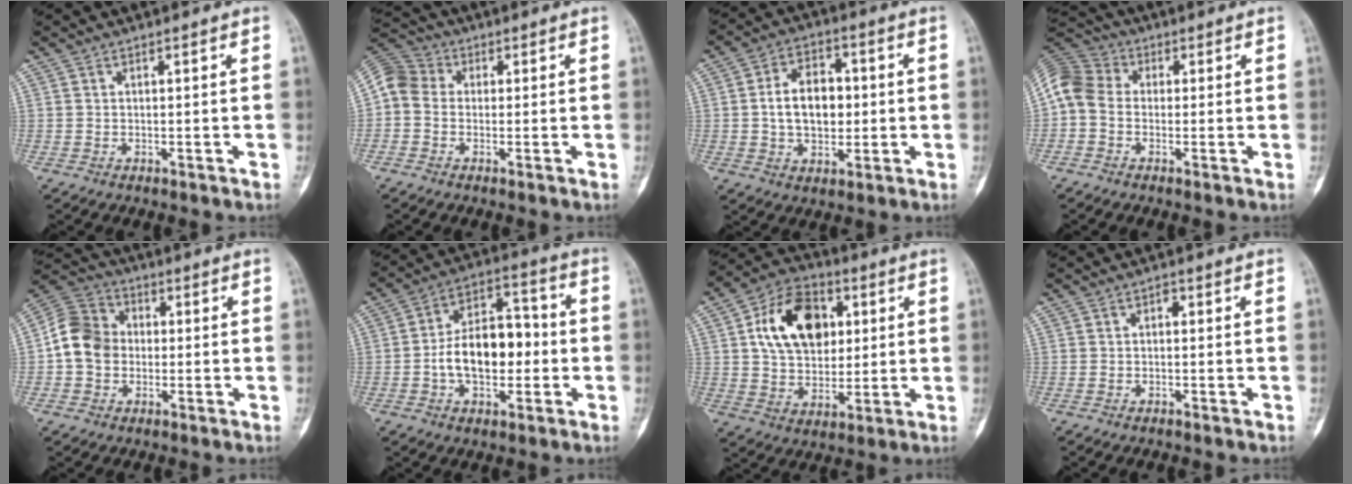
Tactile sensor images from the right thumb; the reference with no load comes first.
{"total": 8.0, "force": [0.2, 6.6, 4.4], "torque": [-0.078, 0.022, -0.011]}
{"total": 11.1, "force": [0.3, 7.5, 8.1], "torque": [-0.107, 0.013, 0.004]}
{"total": 8.2, "force": [-0.2, 6.6, 4.9], "torque": [-0.093, 0.022, -0.022]}
{"total": 10.3, "force": [-0.5, 8.7, 5.4], "torque": [-0.086, 0.029, -0.023]}
{"total": 14.2, "force": [-1.7, 8.6, 11.1], "torque": [-0.157, 0.040, -0.032]}
{"total": 16.7, "force": [4.3, 11.5, 11.4], "torque": [-0.158, 0.002, 0.070]}
{"total": 1.0, "force": [-0.1, 0.7, 0.8], "torque": [-0.005, 0.007, -0.006]}